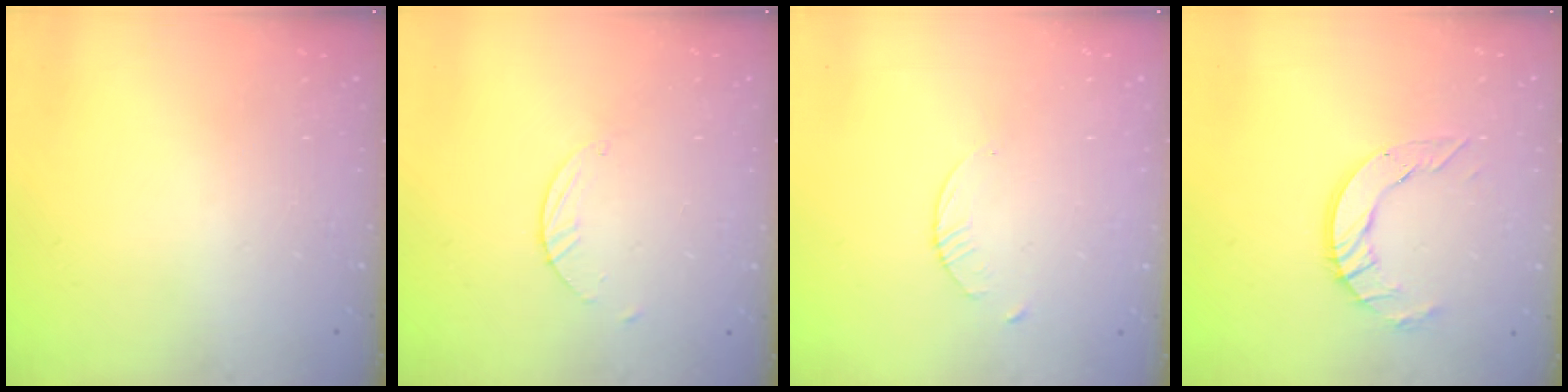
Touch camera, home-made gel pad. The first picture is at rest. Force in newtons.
{"total": 1.8, "press": 1.8, "slide": 0.1}
{"total": 1.5, "press": 1.5, "slide": 0.2}
{"total": 8.1, "press": 8.0, "slide": 0.3}